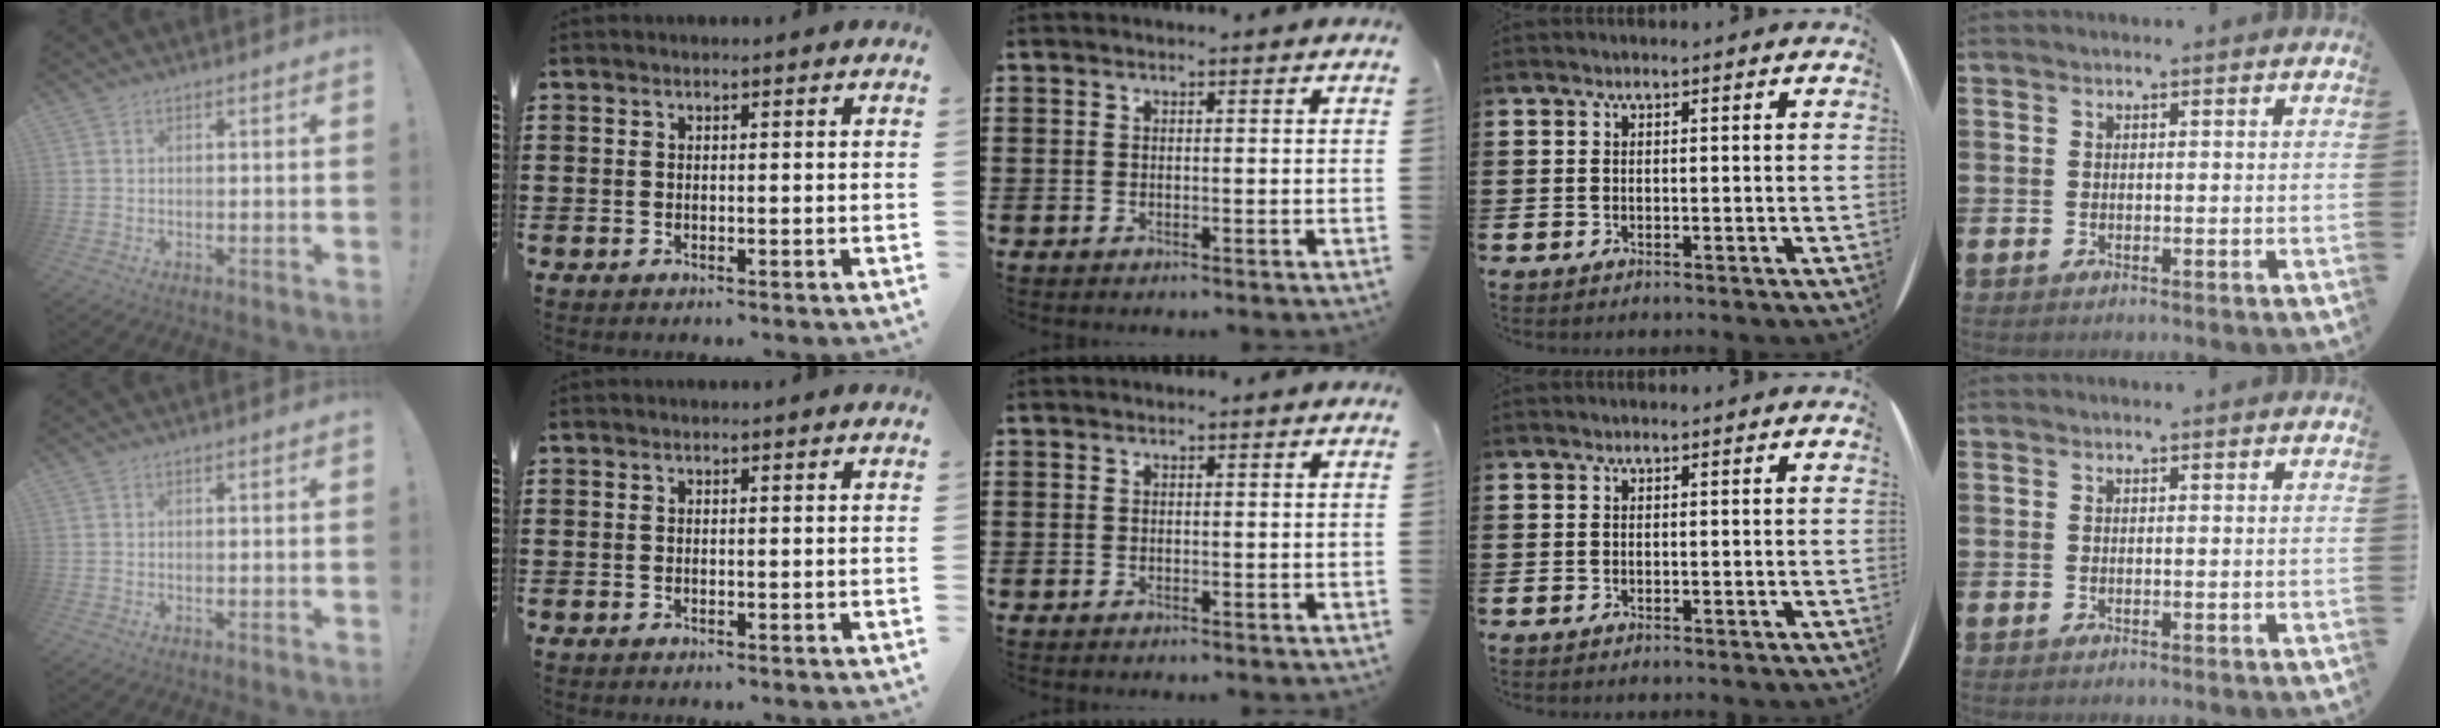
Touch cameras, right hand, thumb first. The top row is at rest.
{}